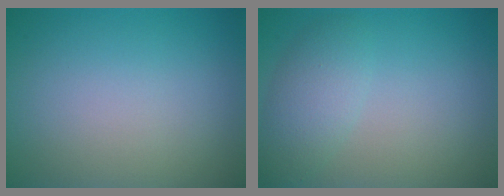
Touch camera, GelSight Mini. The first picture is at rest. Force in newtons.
{"total": 3.0, "press": 3.0, "slide": 0.1}